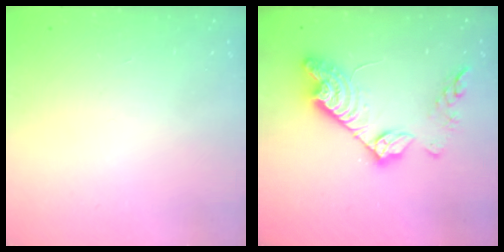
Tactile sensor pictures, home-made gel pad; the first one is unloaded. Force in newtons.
{"total": 17.5, "press": 17.5, "slide": 1.2}